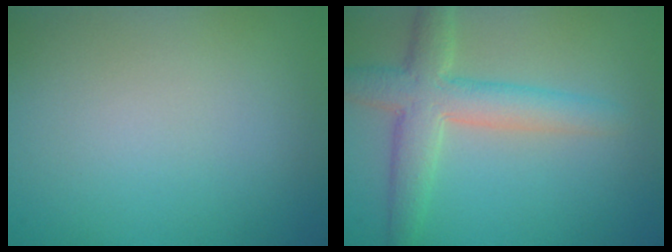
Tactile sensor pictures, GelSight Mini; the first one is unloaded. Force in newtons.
{"total": 5.2, "press": 5.1, "slide": 0.4}